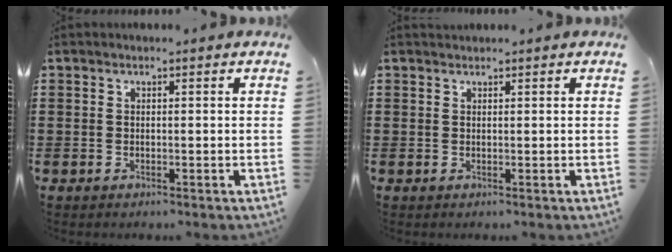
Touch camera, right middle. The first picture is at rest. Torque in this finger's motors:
{"motor_torque": [-0.25, -0.07, -0.05, -0.01]}